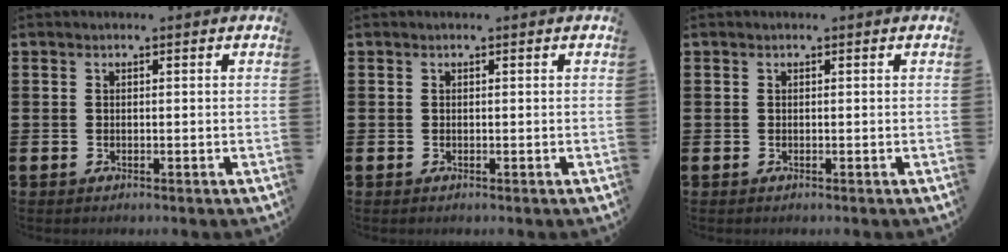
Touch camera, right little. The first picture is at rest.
{"total": 0.0}
{"total": 0.0}